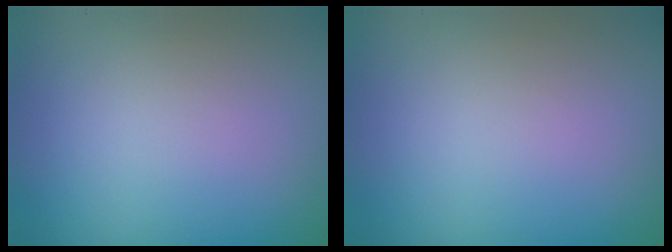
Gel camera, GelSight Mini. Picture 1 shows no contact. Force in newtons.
{"total": 0.0}